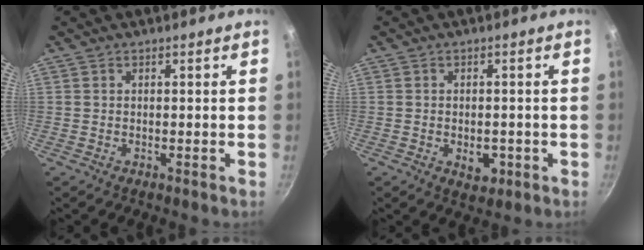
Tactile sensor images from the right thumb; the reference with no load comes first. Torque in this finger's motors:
{"motor_torque": [-0.24, 0.18, -0.13, 0.03, 0.00]}